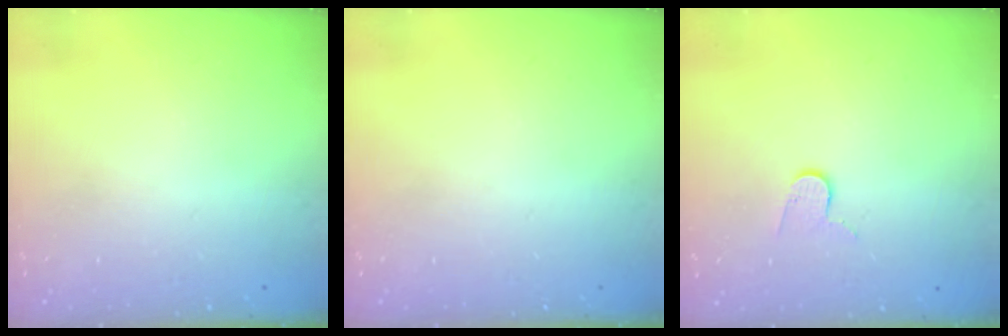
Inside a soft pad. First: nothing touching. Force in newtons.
{"total": 0.0}
{"total": 6.0, "press": 6.0, "slide": 0.2}